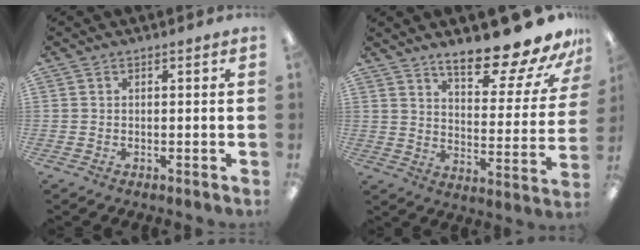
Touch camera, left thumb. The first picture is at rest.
{"total": 17.5, "force": [14.4, 4.1, 9.1], "torque": [-0.131, -0.106, 0.238]}